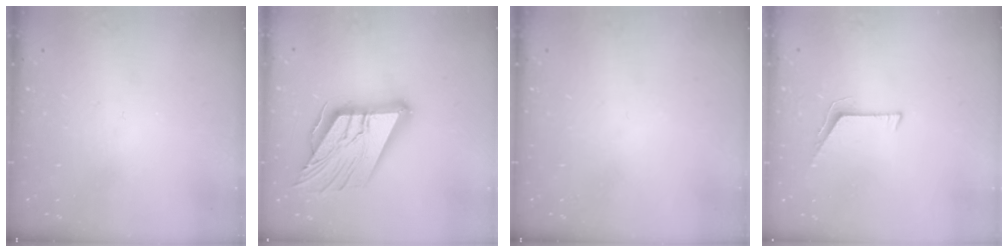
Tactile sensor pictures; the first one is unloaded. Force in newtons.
{"total": 23.2, "press": 23.0, "slide": 2.7}
{"total": 0.0}
{"total": 6.1, "press": 6.0, "slide": 0.6}